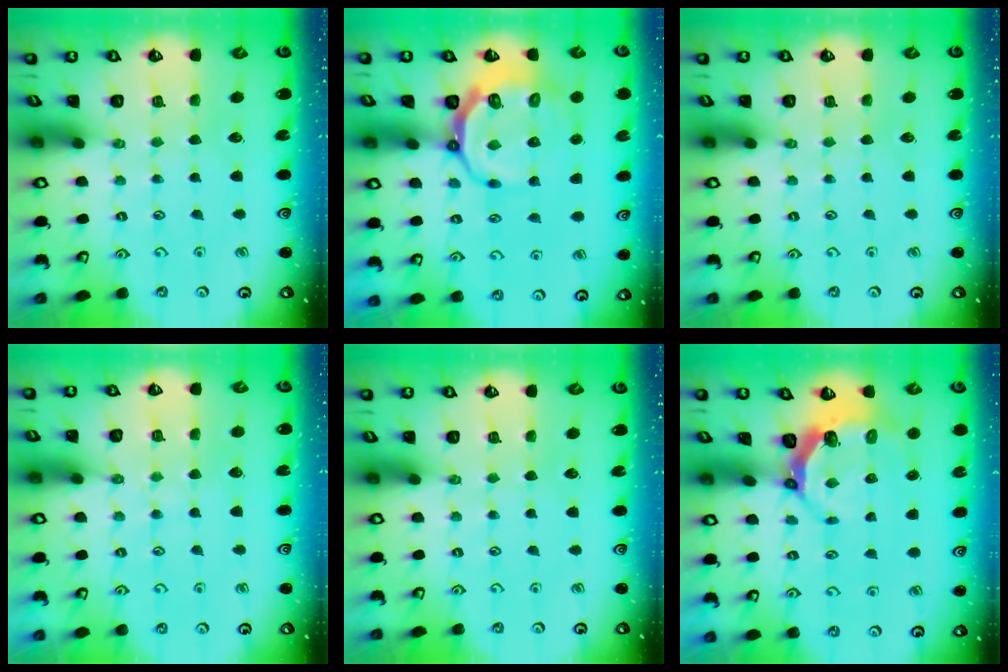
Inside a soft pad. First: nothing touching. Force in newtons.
{"total": 10.8, "press": 10.3, "slide": 3.0}
{"total": 0.0}
{"total": 5.0, "press": 5.0, "slide": 0.5}
{"total": 0.0}
{"total": 4.8, "press": 3.6, "slide": 3.2}